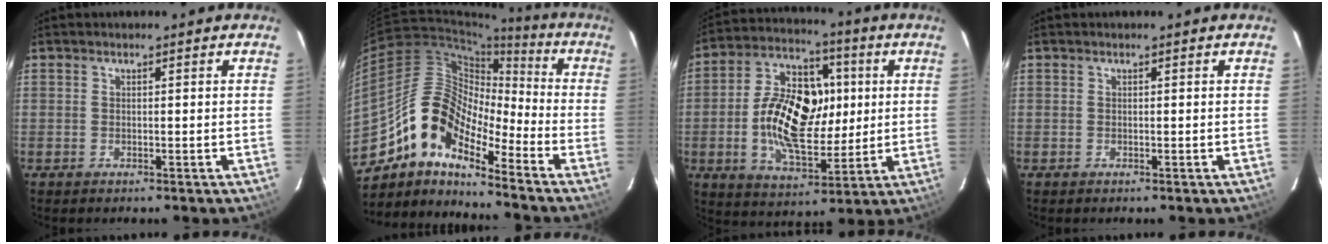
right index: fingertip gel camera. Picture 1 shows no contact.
{"total": 14.2, "force": [-9.6, 5.6, 8.8], "torque": [-0.144, 0.013, -0.199]}
{"total": 17.8, "force": [0.6, 10.6, 14.3], "torque": [-0.274, 0.019, 0.013]}
{"total": 0.0}